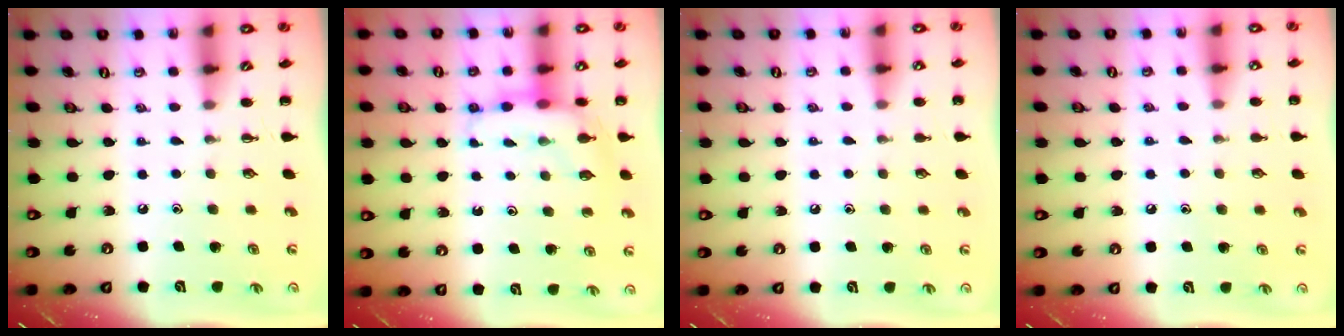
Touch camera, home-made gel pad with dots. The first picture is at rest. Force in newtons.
{"total": 9.0, "press": 8.9, "slide": 1.3}
{"total": 4.4, "press": 4.2, "slide": 1.5}
{"total": 6.2, "press": 5.9, "slide": 1.9}